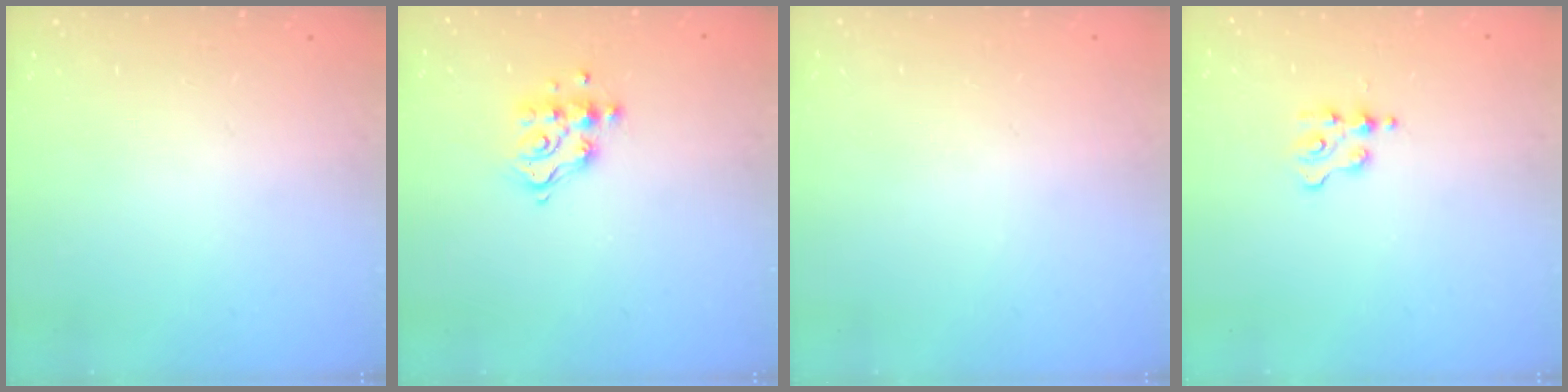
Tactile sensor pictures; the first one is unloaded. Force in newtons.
{"total": 10.0, "press": 9.9, "slide": 0.8}
{"total": 0.8, "press": 0.7, "slide": 0.3}
{"total": 2.5, "press": 2.5, "slide": 0.3}